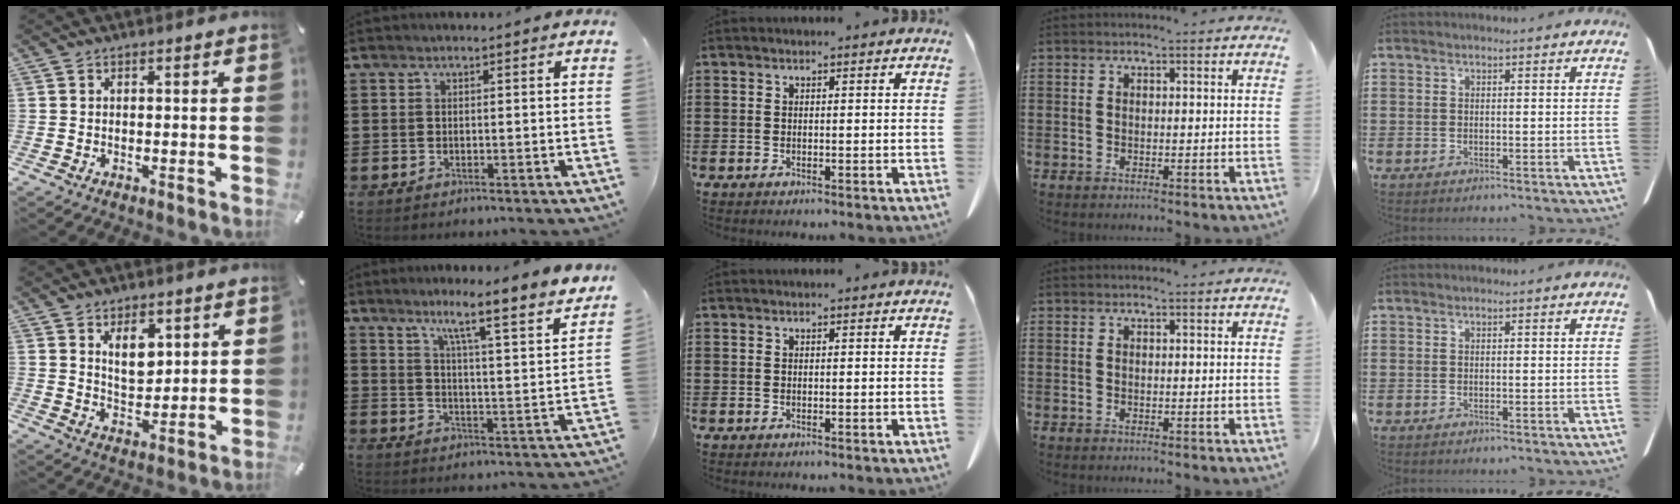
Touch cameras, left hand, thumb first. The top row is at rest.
{"thumb": {"total": 7.1, "force": [3.8, 4.4, 4.2], "torque": [-0.066, -0.010, 0.065]}, "index": {"total": 6.7, "force": [5.4, -1.4, 3.7], "torque": [-0.070, -0.058, 0.075]}}